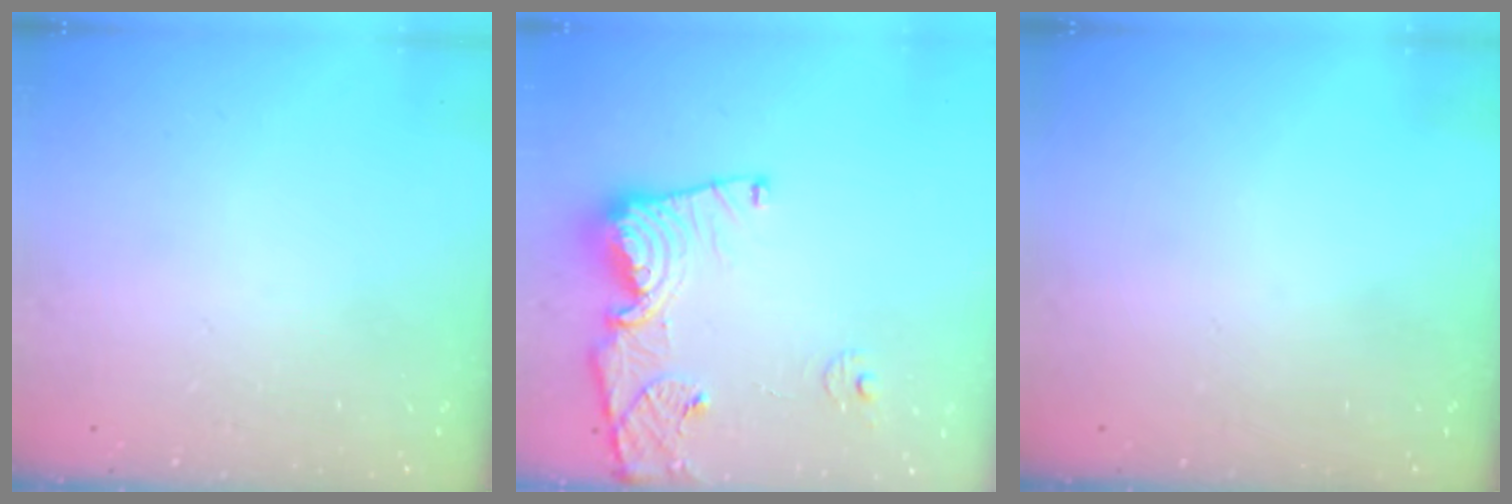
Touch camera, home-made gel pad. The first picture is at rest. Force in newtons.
{"total": 14.7, "press": 14.6, "slide": 1.8}
{"total": 0.0}